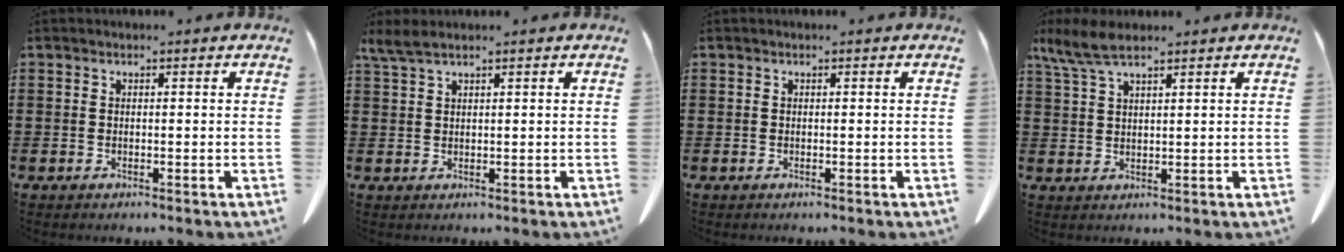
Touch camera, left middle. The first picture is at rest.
{"total": 2.3, "force": [1.7, 0.3, 1.5], "torque": [-0.035, 0.000, 0.032]}
{"total": 0.0}
{"total": 5.4, "force": [3.9, 1.3, 3.5], "torque": [-0.085, -0.004, 0.070]}